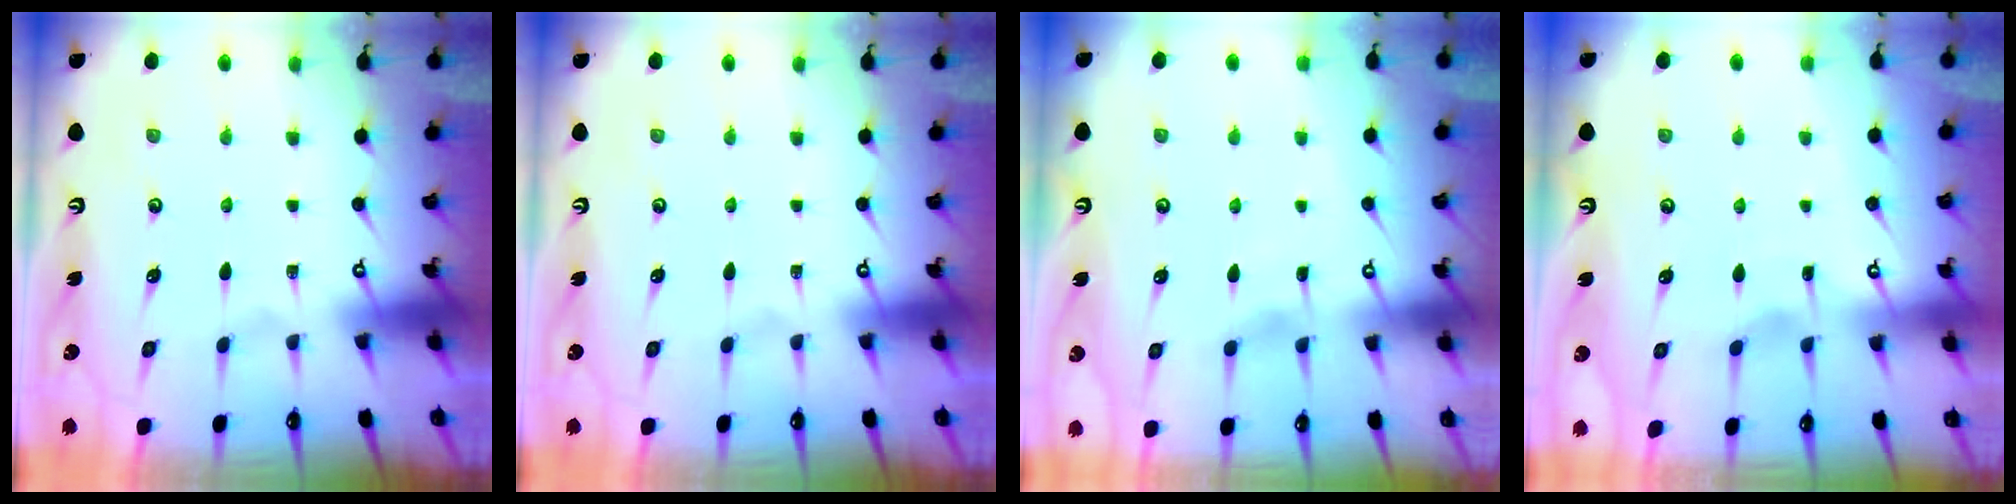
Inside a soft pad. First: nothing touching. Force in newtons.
{"total": 0.0}
{"total": 2.6, "press": 2.5, "slide": 0.4}
{"total": 2.6, "press": 2.6, "slide": 0.3}